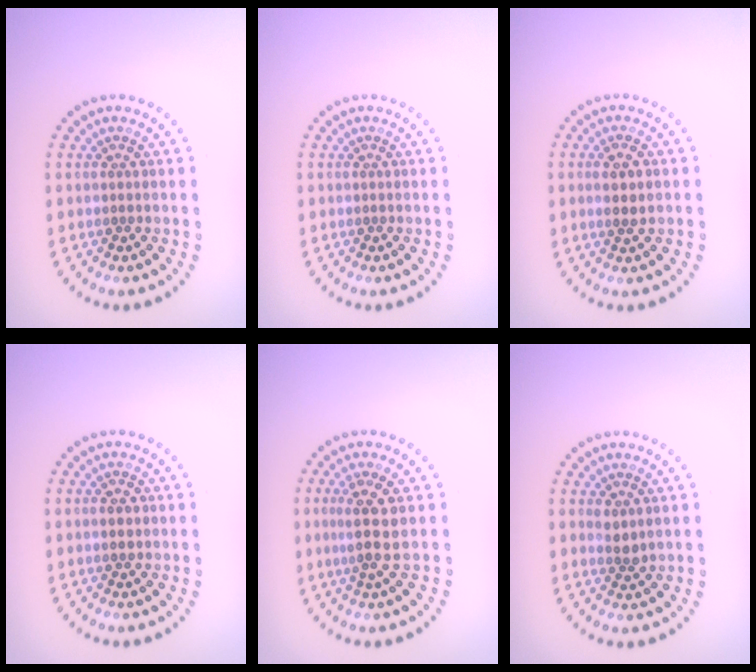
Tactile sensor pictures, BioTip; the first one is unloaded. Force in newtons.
{"total": 0.0}
{"total": 1.7, "press": 1.6, "slide": 0.5}
{"total": 1.7, "press": 1.7, "slide": 0.2}
{"total": 2.9, "press": 2.5, "slide": 1.5}
{"total": 1.3, "press": 1.1, "slide": 0.7}